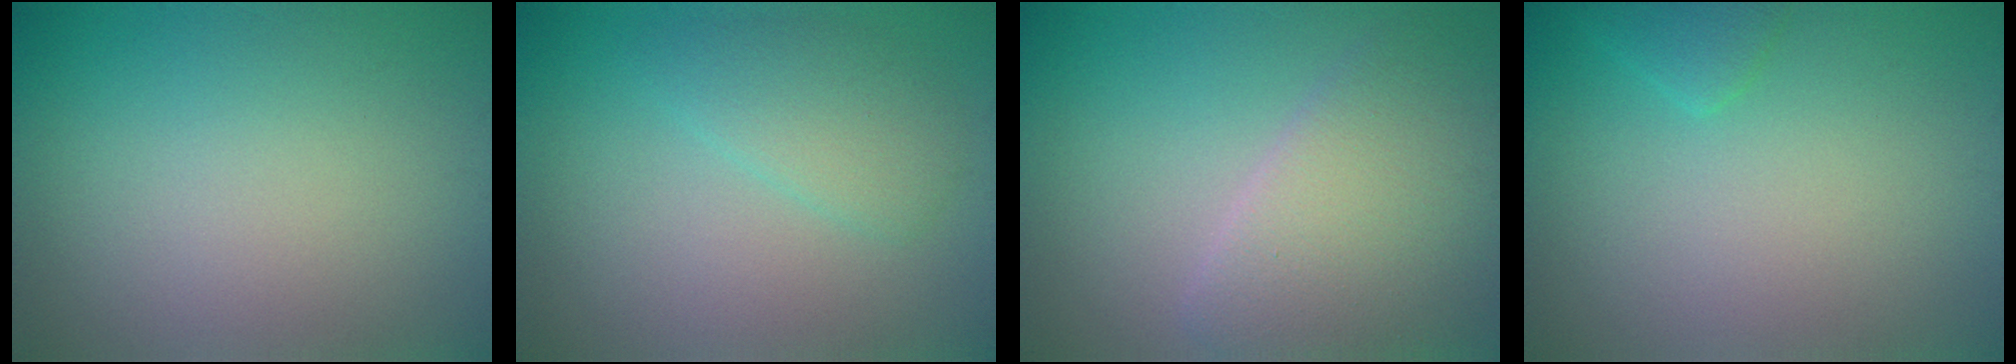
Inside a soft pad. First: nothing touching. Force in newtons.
{"total": 2.7, "press": 2.7, "slide": 0.2}
{"total": 6.7, "press": 6.7, "slide": 0.2}
{"total": 1.4, "press": 1.4, "slide": 0.1}